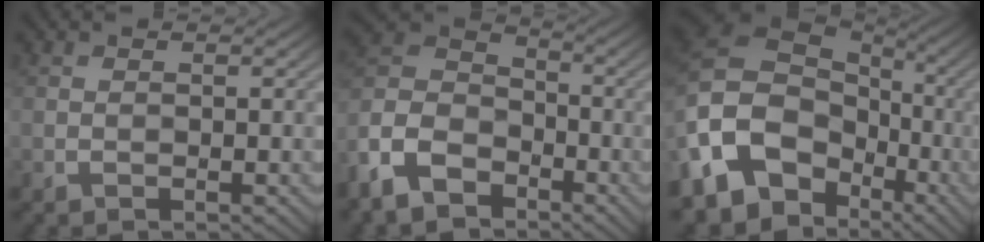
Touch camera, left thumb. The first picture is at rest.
{"total": 12.1, "force": [-7.7, 7.0, 6.2], "torque": [-0.167, -0.019, -0.173]}
{"total": 18.0, "force": [-5.4, 14.4, 9.4], "torque": [-0.239, -0.018, -0.101]}